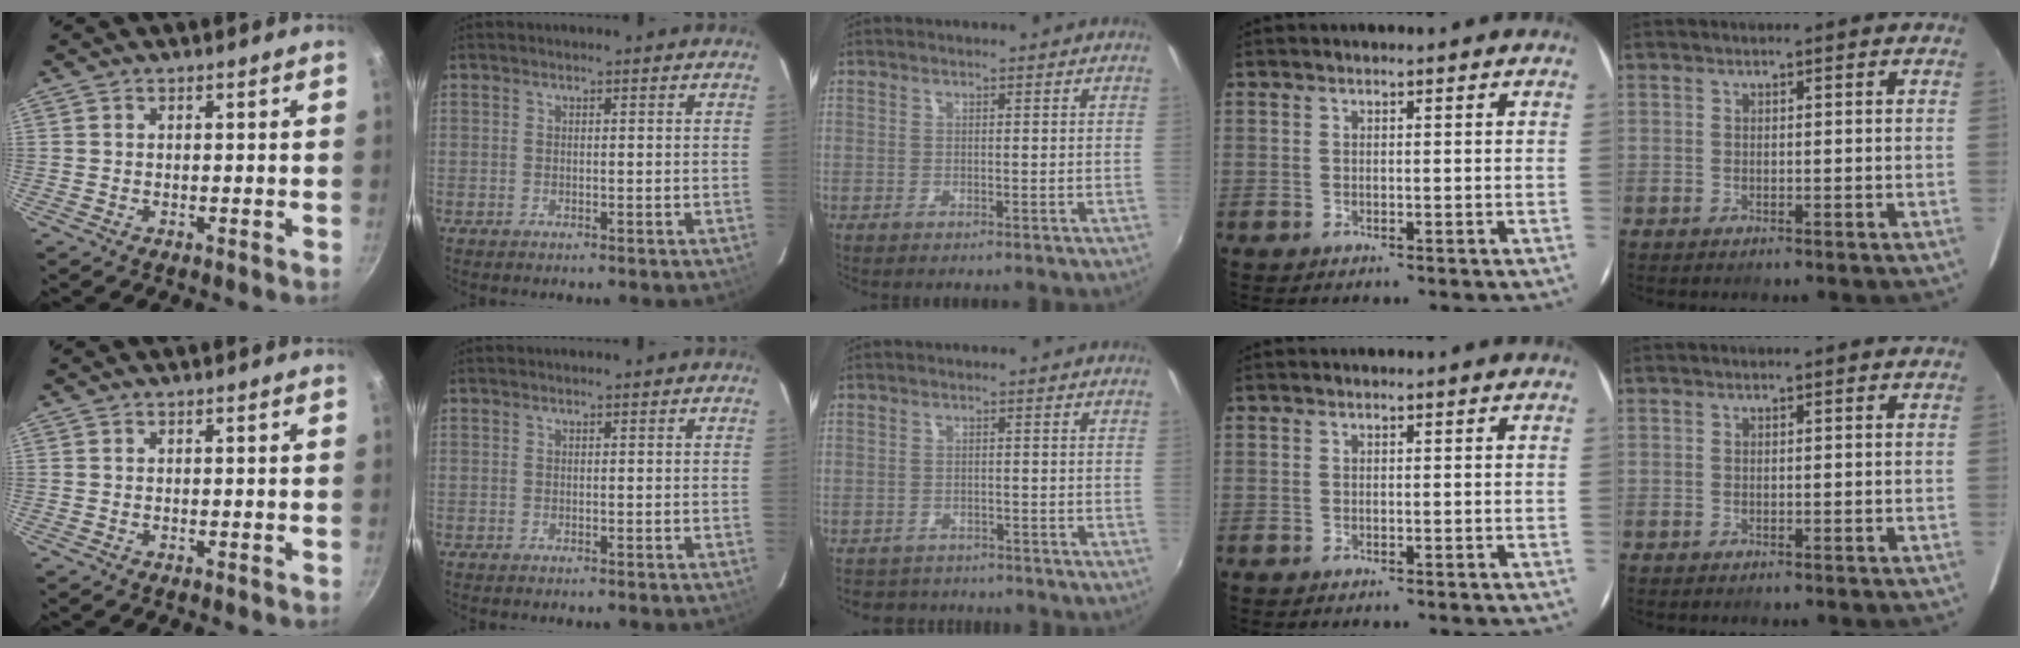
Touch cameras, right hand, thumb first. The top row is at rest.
{"middle": {"total": 4.5, "force": [-3.9, 2.3, 0.4], "torque": [-0.019, -0.003, -0.062]}}